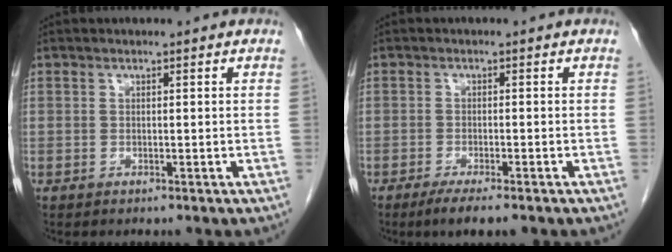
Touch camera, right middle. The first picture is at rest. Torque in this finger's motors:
{"motor_torque": [0.11, 0.00, 0.03, 0.02]}